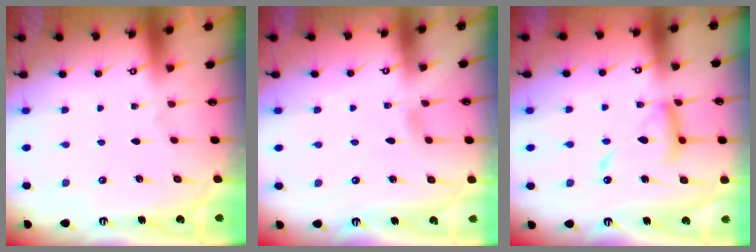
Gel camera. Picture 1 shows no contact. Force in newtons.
{"total": 2.9, "press": 2.8, "slide": 0.4}
{"total": 14.4, "press": 14.3, "slide": 1.3}